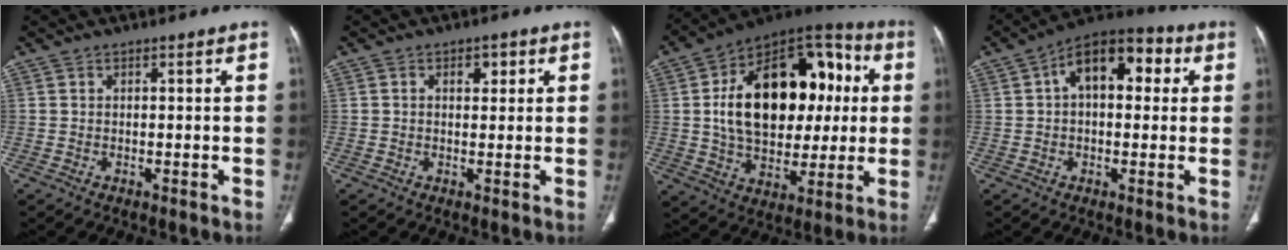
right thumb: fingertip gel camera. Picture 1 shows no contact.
{"total": 2.5, "force": [0.9, 1.6, 1.7], "torque": [-0.012, 0.000, 0.011]}
{"total": 27.9, "force": [3.6, 17.4, 21.6], "torque": [-0.319, 0.024, 0.060]}
{"total": 13.4, "force": [3.3, 7.6, 10.5], "torque": [-0.131, 0.033, 0.042]}